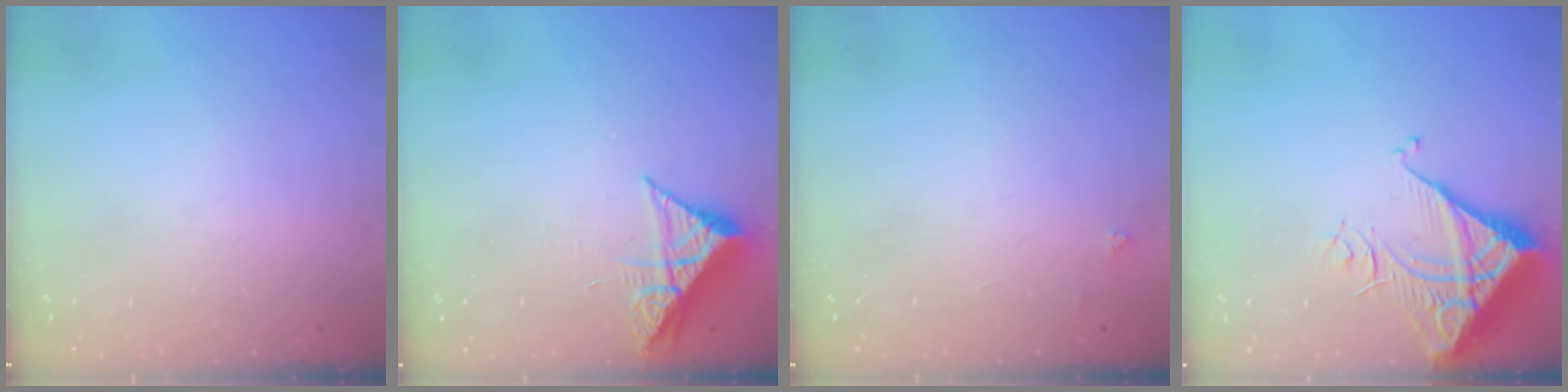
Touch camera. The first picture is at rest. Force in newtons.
{"total": 7.0, "press": 7.0, "slide": 0.3}
{"total": 3.8, "press": 3.8, "slide": 0.4}
{"total": 7.5, "press": 7.4, "slide": 1.0}